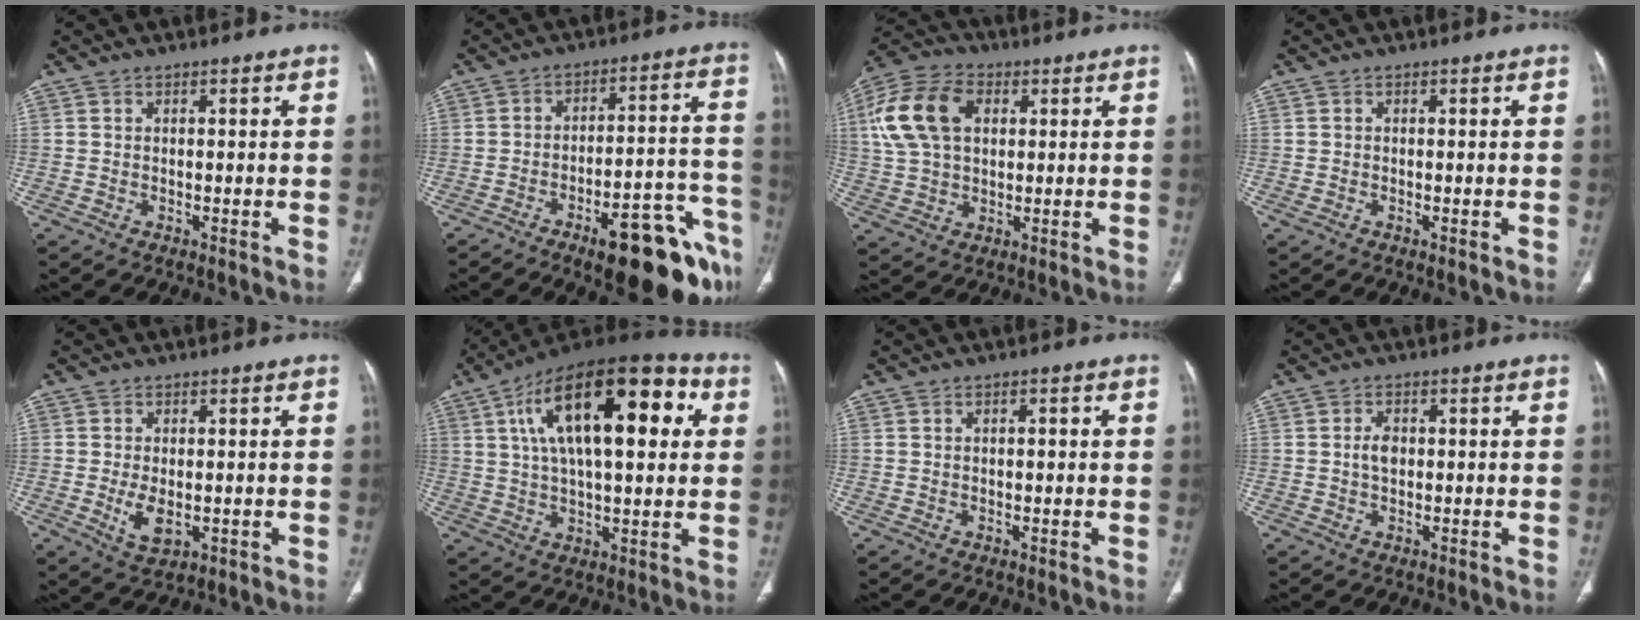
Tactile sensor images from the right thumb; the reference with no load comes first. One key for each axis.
{"total": 18.4, "fx": -11.3, "fy": 5.0, "fz": 13.7, "tx": -0.115, "ty": 0.080, "tz": -0.156}
{"total": 14.6, "fx": 3.8, "fy": 9.7, "fz": 10.3, "tx": -0.199, "ty": 0.017, "tz": 0.068}
{"total": 0.9, "fx": -0.3, "fy": 0.5, "fz": 0.7, "tx": -0.015, "ty": 0.001, "tz": -0.002}
{"total": 5.1, "fx": -0.9, "fy": 2.9, "fz": 4.1, "tx": -0.073, "ty": -0.009, "tz": -0.007}
{"total": 25.4, "fx": 7.5, "fy": 10.8, "fz": 21.8, "tx": -0.336, "ty": 0.021, "tz": 0.110}
{"total": 1.3, "fx": 0.1, "fy": 0.6, "fz": 1.1, "tx": -0.016, "ty": 0.003, "tz": 0.001}
{"total": 2.8, "fx": 0.1, "fy": 1.8, "fz": 2.1, "tx": -0.036, "ty": 0.003, "tz": 0.001}